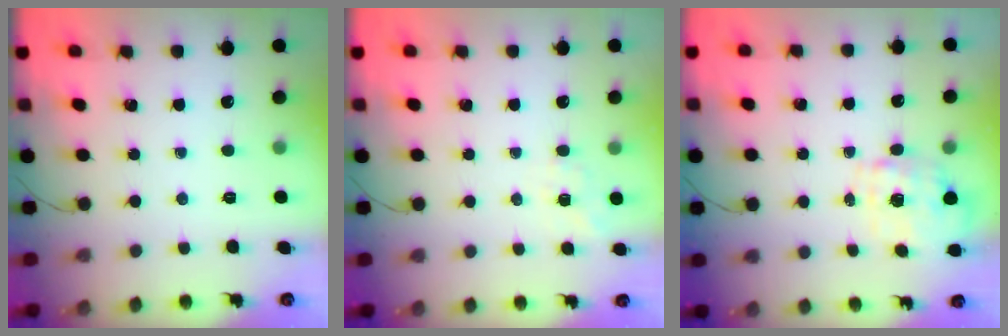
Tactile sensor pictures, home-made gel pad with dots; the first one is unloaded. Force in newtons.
{"total": 3.3, "press": 2.6, "slide": 1.9}
{"total": 1.6, "press": 1.5, "slide": 0.5}